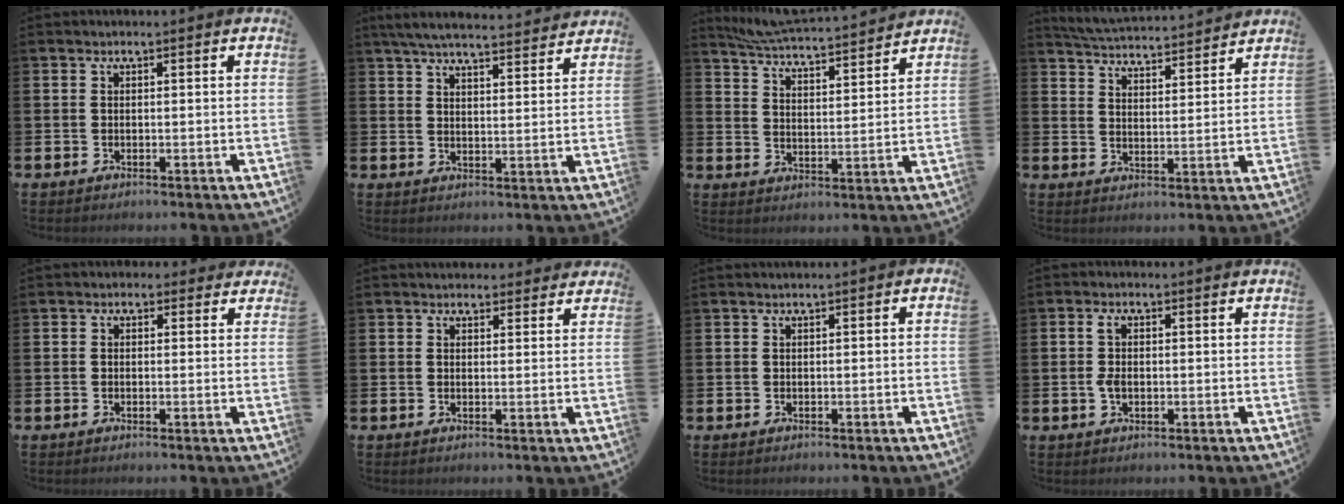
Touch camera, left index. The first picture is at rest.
{"total": 6.0, "force": [5.8, 0.5, 1.5], "torque": [-0.042, -0.034, 0.103]}
{"total": 5.6, "force": [5.5, 0.1, 1.0], "torque": [-0.042, -0.044, 0.094]}
{"total": 5.0, "force": [5.0, 0.3, 0.4], "torque": [-0.021, -0.043, 0.086]}
{"total": 1.1, "force": [0.5, 1.0, 0.1], "torque": [-0.001, 0.008, 0.007]}
{"total": 2.5, "force": [2.3, 1.0, 0.0], "torque": [0.007, -0.009, 0.040]}
{"total": 0.0}
{"total": 2.8, "force": [0.1, 1.6, 2.2], "torque": [-0.044, 0.008, 0.000]}